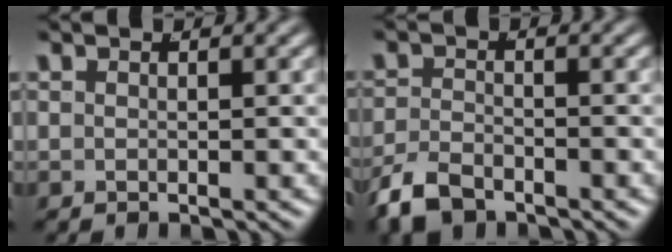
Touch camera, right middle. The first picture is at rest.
{"total": 3.3, "force": [-2.8, 1.2, 1.2], "torque": [-0.028, -0.011, -0.047]}